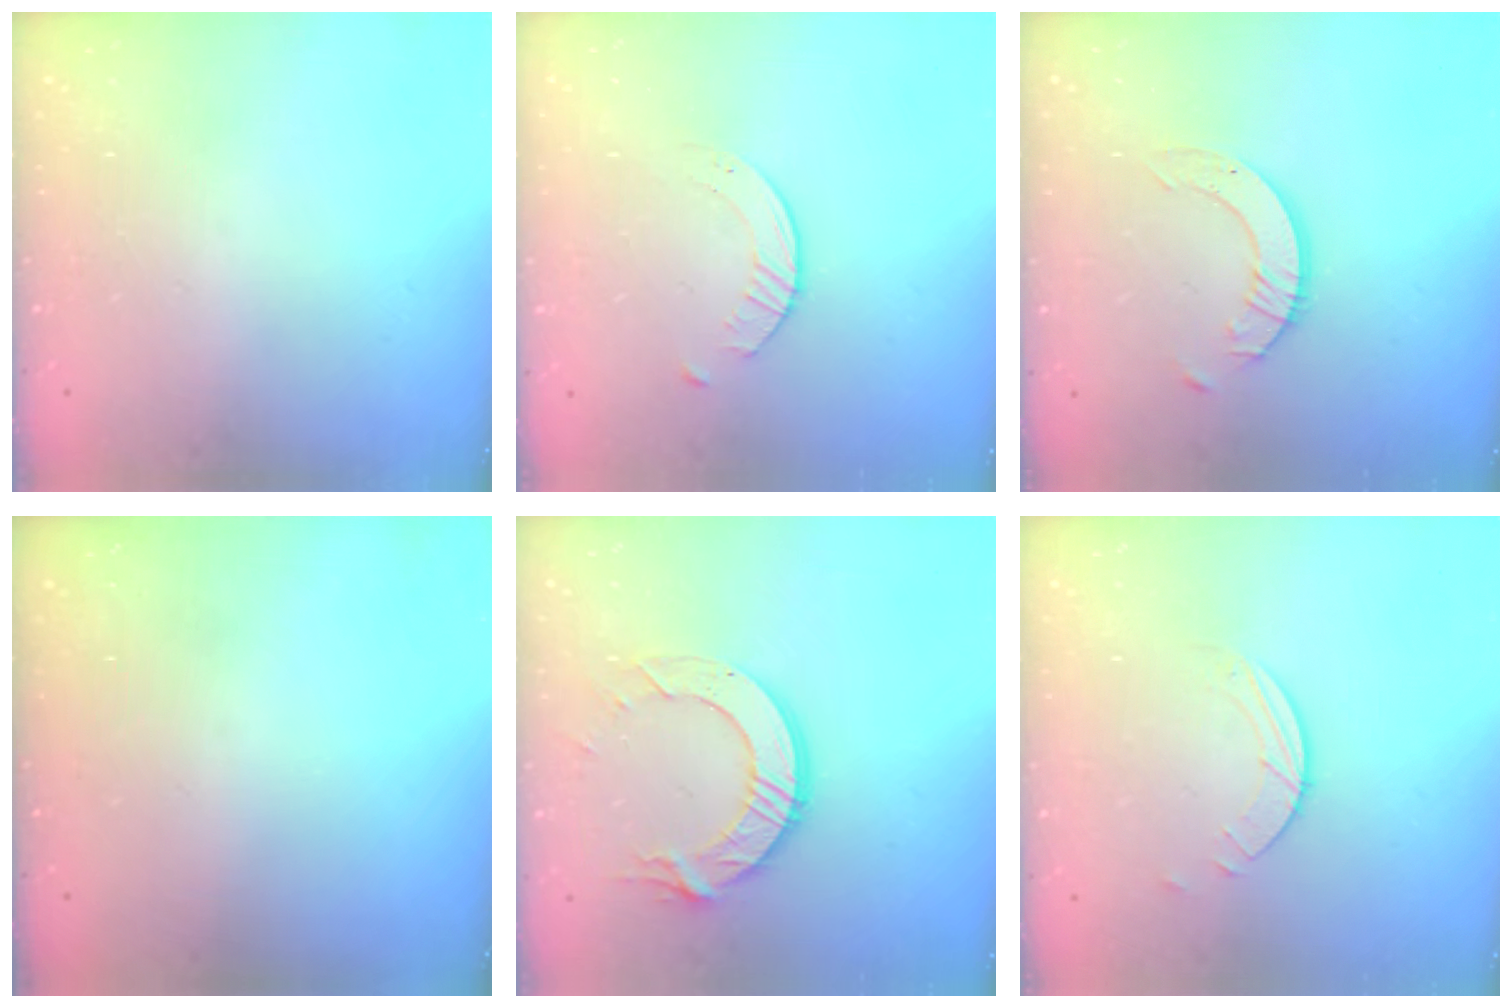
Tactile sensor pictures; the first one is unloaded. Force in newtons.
{"total": 1.6, "press": 1.6, "slide": 0.3}
{"total": 3.5, "press": 3.4, "slide": 0.4}
{"total": 0.0}
{"total": 11.1, "press": 11.0, "slide": 1.1}
{"total": 1.7, "press": 1.7, "slide": 0.2}